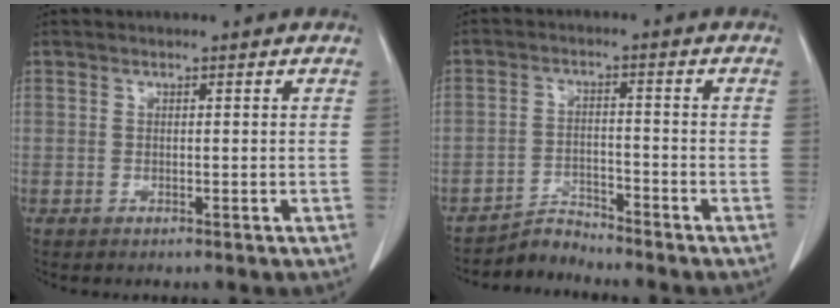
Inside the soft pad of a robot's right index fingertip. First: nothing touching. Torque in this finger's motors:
{"motor_torque": [-0.90, -0.17, -0.34, -0.14]}